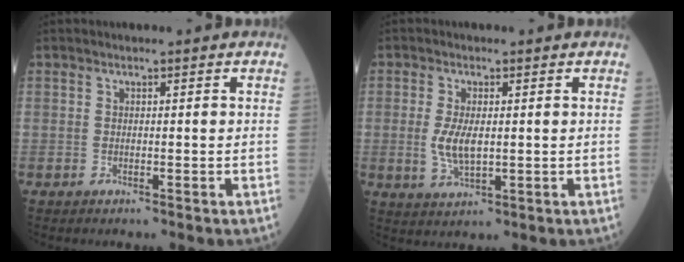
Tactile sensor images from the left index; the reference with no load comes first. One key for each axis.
{"total": 4.6, "fx": 0.1, "fy": 1.8, "fz": 4.2, "tx": -0.095, "ty": -0.007, "tz": 0.006}